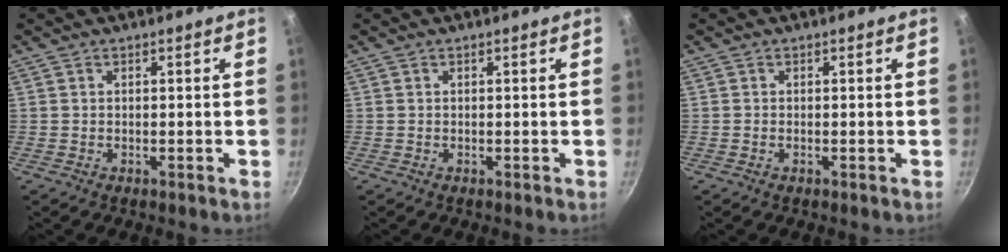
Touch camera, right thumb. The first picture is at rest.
{"total": 0.0}
{"total": 0.0}